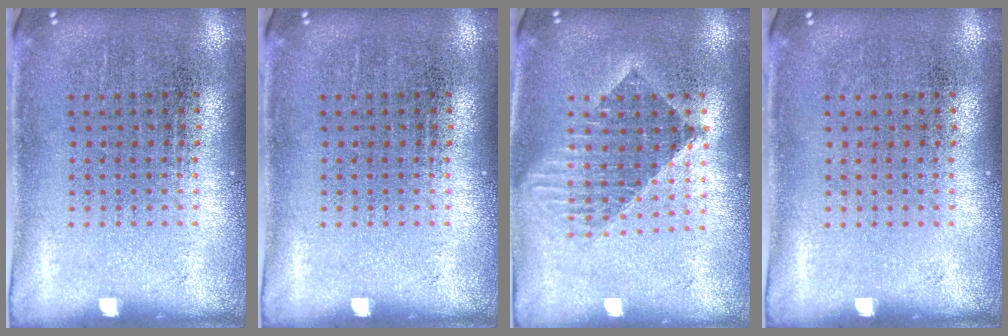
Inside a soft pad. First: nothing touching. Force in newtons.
{"total": 0.0}
{"total": 1.6, "press": 1.3, "slide": 0.9}
{"total": 0.0}